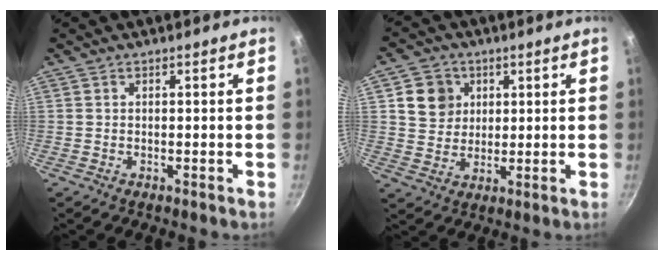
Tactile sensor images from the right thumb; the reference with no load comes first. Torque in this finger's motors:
{"motor_torque": [0.07, 0.21, 0.51, 0.11, -0.07]}